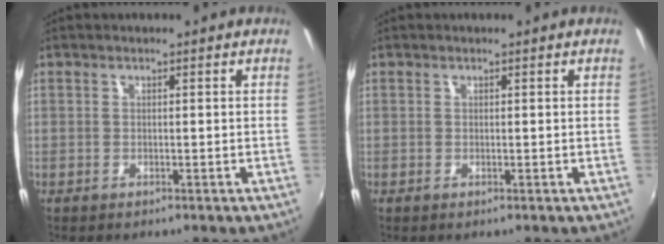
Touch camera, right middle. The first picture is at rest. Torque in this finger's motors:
{"motor_torque": [-0.01, 0.00, 0.00, 0.00]}